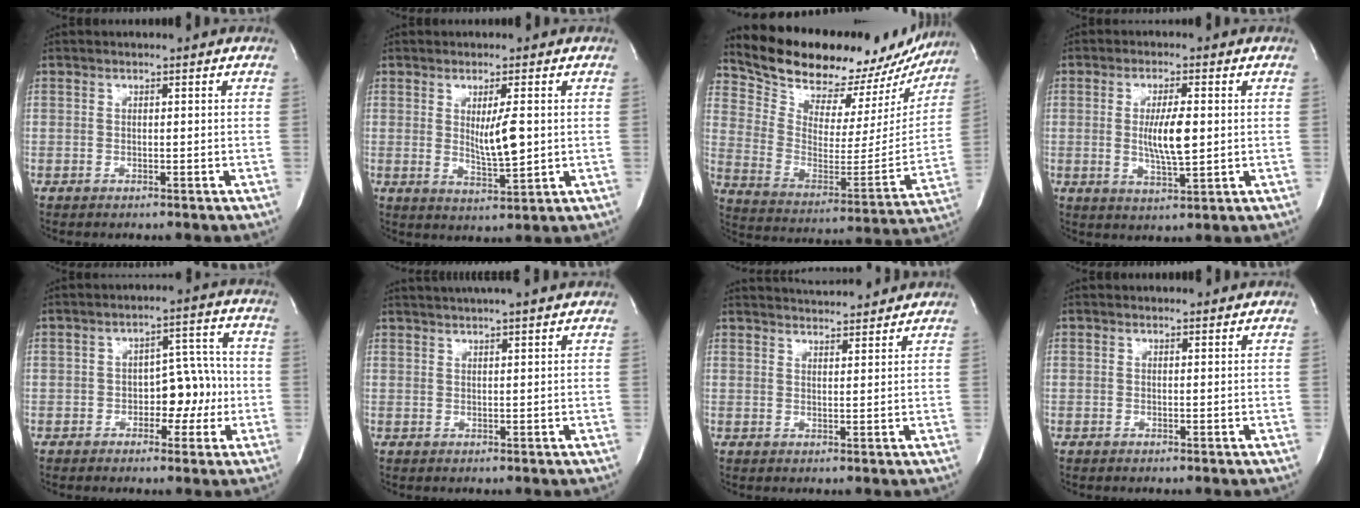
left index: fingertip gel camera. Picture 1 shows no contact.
{"total": 5.0, "force": [0.4, 0.7, 4.9], "torque": [-0.085, -0.016, 0.009]}
{"total": 26.6, "force": [23.8, 8.8, 7.8], "torque": [-0.136, -0.043, 0.330]}
{"total": 6.1, "force": [-0.1, 1.0, 6.0], "torque": [-0.111, -0.011, -0.001]}
{"total": 6.3, "force": [-1.8, 3.6, 4.9], "torque": [-0.062, 0.021, -0.027]}
{"total": 9.8, "force": [8.8, 0.1, 4.5], "torque": [-0.074, 0.025, 0.111]}
{"total": 9.0, "force": [8.7, 0.8, 2.2], "torque": [-0.038, 0.013, 0.117]}
{"total": 0.9, "force": [0.9, 0.2, -0.3], "torque": [-0.003, -0.005, 0.006]}